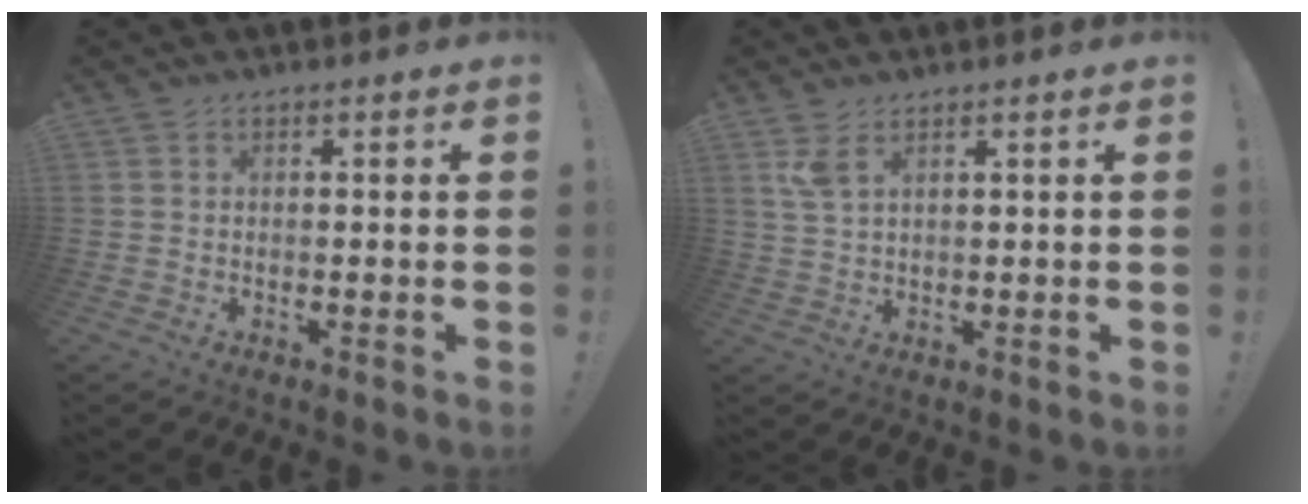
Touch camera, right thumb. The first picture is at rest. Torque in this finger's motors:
{"motor_torque": [0.03, 0.01, 0.12, -0.06, 0.00]}